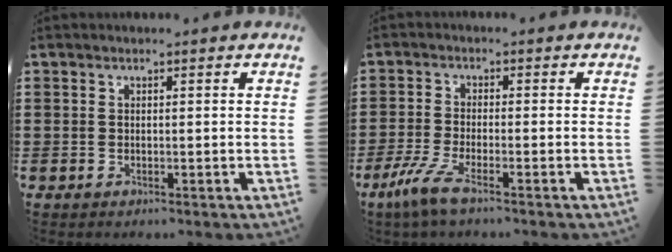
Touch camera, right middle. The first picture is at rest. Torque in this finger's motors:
{"motor_torque": [1.99, -0.15, 0.39, 0.12]}